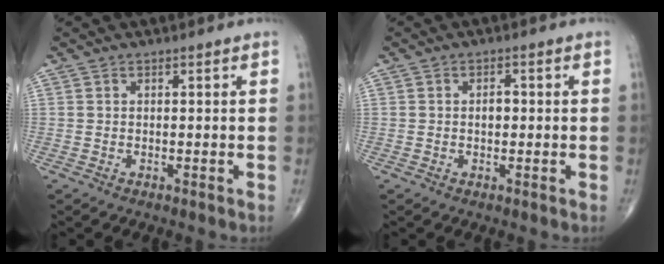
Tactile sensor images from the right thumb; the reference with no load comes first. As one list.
[{"total": 1.9, "force": [-0.1, 1.2, 1.5], "torque": [-0.018, 0.003, -0.003]}]